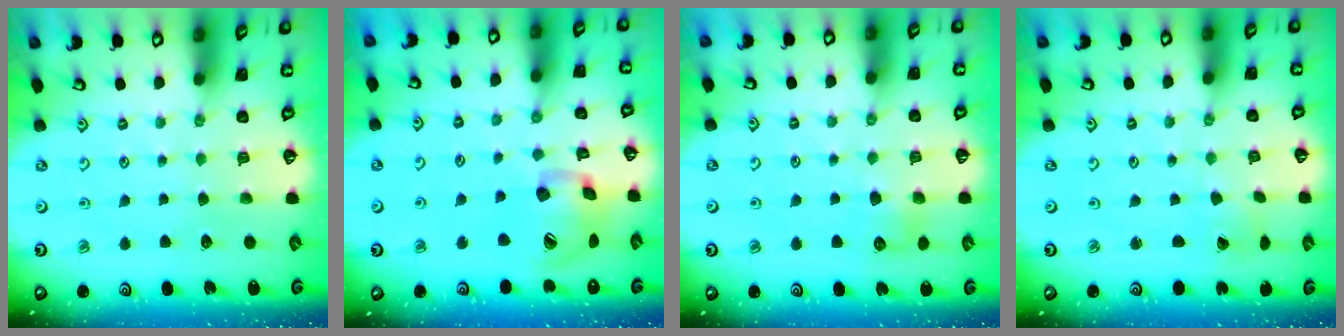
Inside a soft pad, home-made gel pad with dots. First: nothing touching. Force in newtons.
{"total": 15.8, "press": 15.6, "slide": 2.5}
{"total": 5.7, "press": 5.7, "slide": 0.6}
{"total": 1.8, "press": 1.8, "slide": 0.1}